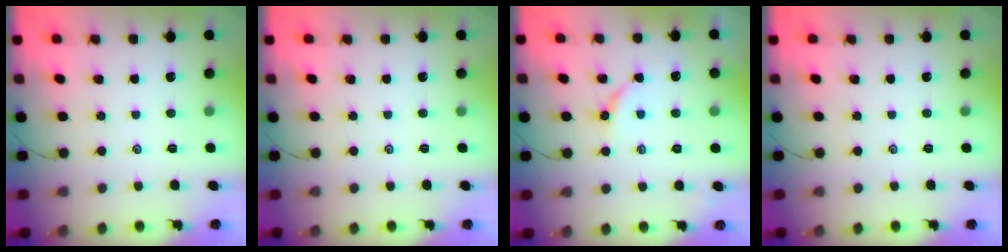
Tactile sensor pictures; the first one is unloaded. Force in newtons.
{"total": 0.0}
{"total": 4.2, "press": 4.1, "slide": 0.6}
{"total": 0.0}